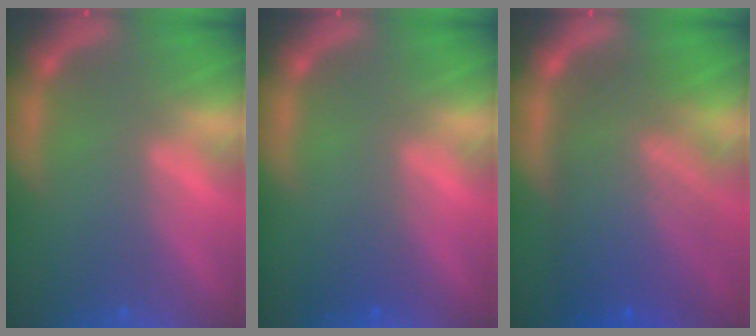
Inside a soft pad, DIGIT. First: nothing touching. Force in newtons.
{"total": 1.0}
{"total": 10.0}